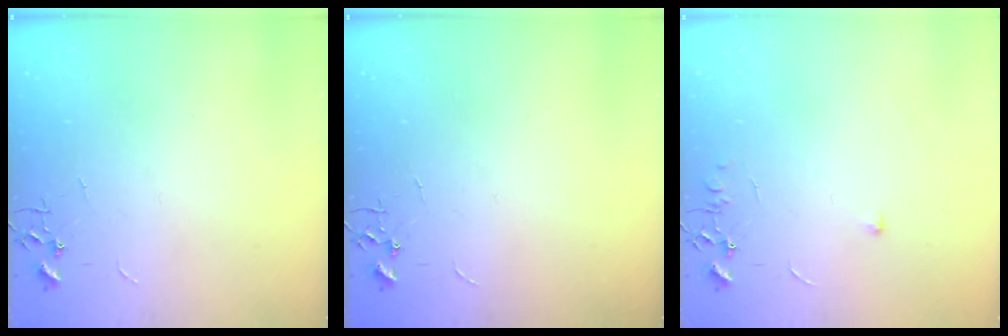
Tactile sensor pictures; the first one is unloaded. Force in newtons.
{"total": 0.0}
{"total": 6.2, "press": 6.2, "slide": 0.8}